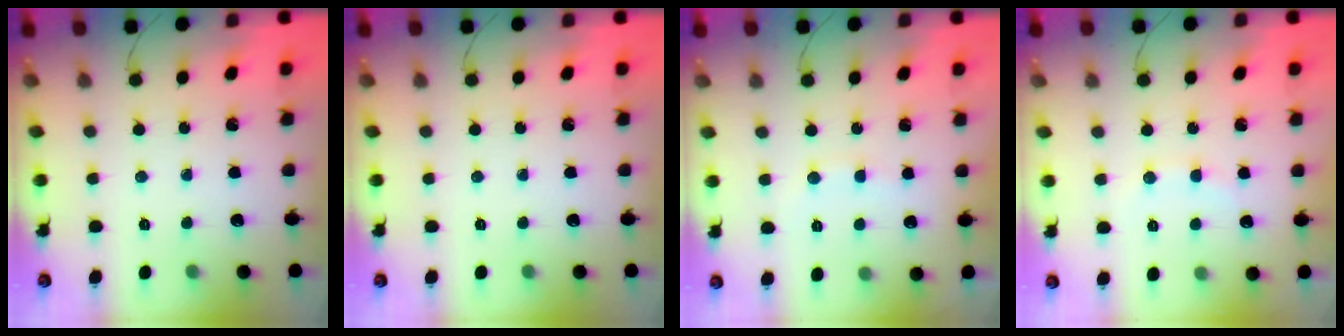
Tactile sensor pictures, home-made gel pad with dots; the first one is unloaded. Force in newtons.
{"total": 0.0}
{"total": 6.8, "press": 6.7, "slide": 1.4}
{"total": 4.2, "press": 4.1, "slide": 1.0}